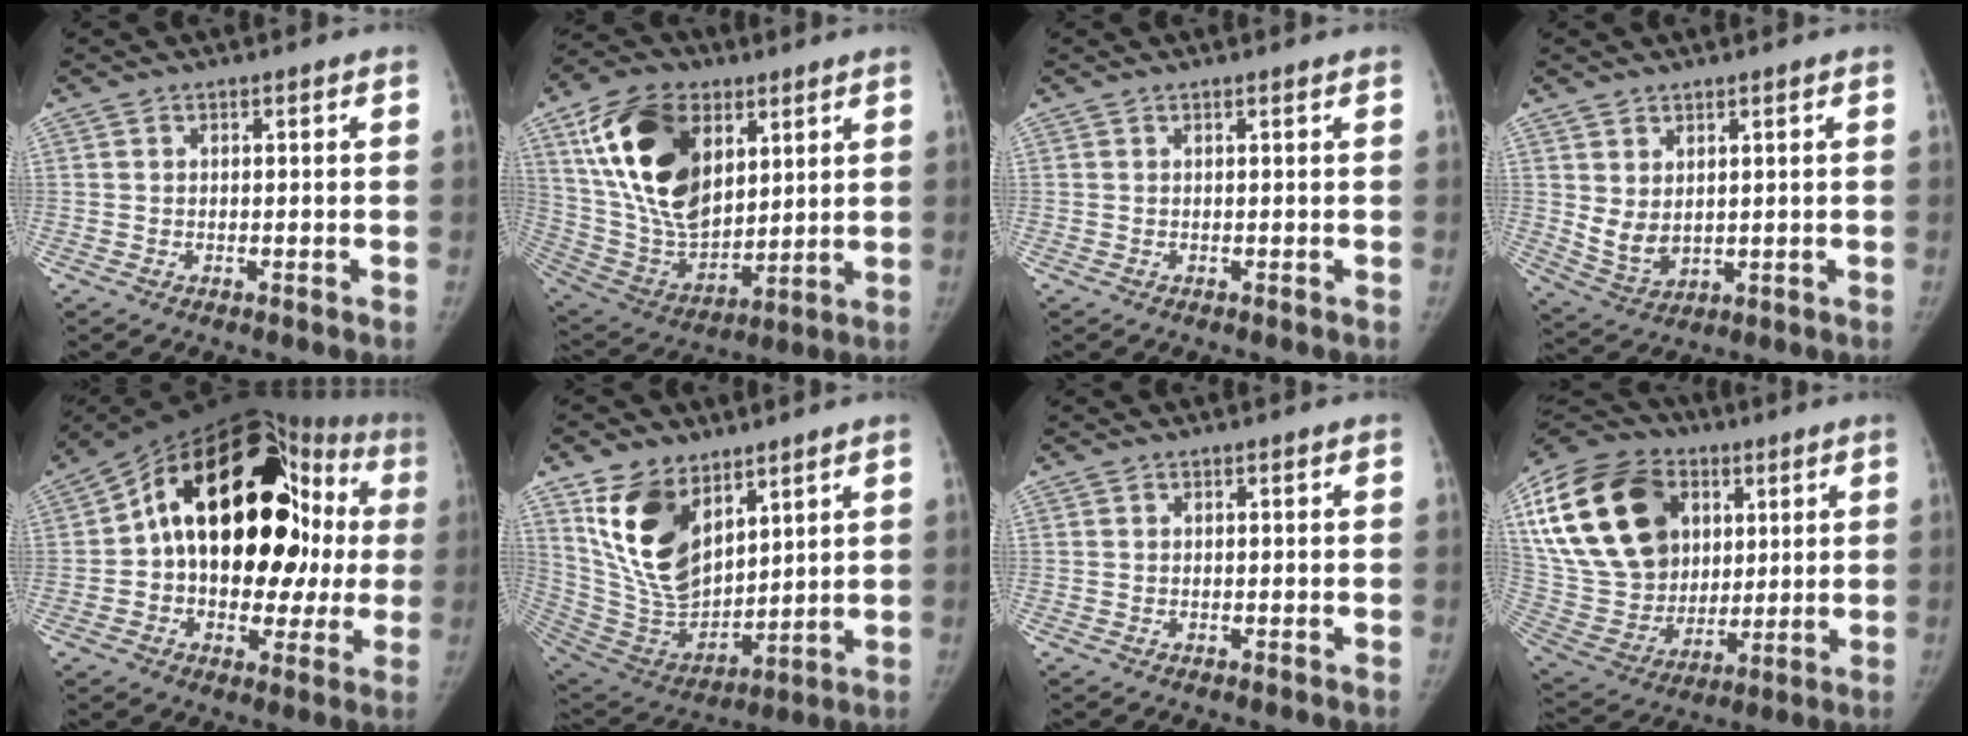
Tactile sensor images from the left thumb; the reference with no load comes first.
{"total": 22.7, "force": [8.5, 14.0, 15.8], "torque": [-0.267, -0.035, 0.161]}
{"total": 0.0}
{"total": 5.7, "force": [1.3, 3.8, 4.0], "torque": [-0.062, -0.012, 0.044]}
{"total": 30.4, "force": [2.9, 17.7, 24.6], "torque": [-0.330, 0.062, 0.048]}
{"total": 18.2, "force": [9.2, 10.8, 11.4], "torque": [-0.173, -0.052, 0.196]}
{"total": 0.0}
{"total": 28.3, "force": [9.0, 20.6, 17.3], "torque": [-0.337, 0.011, 0.168]}